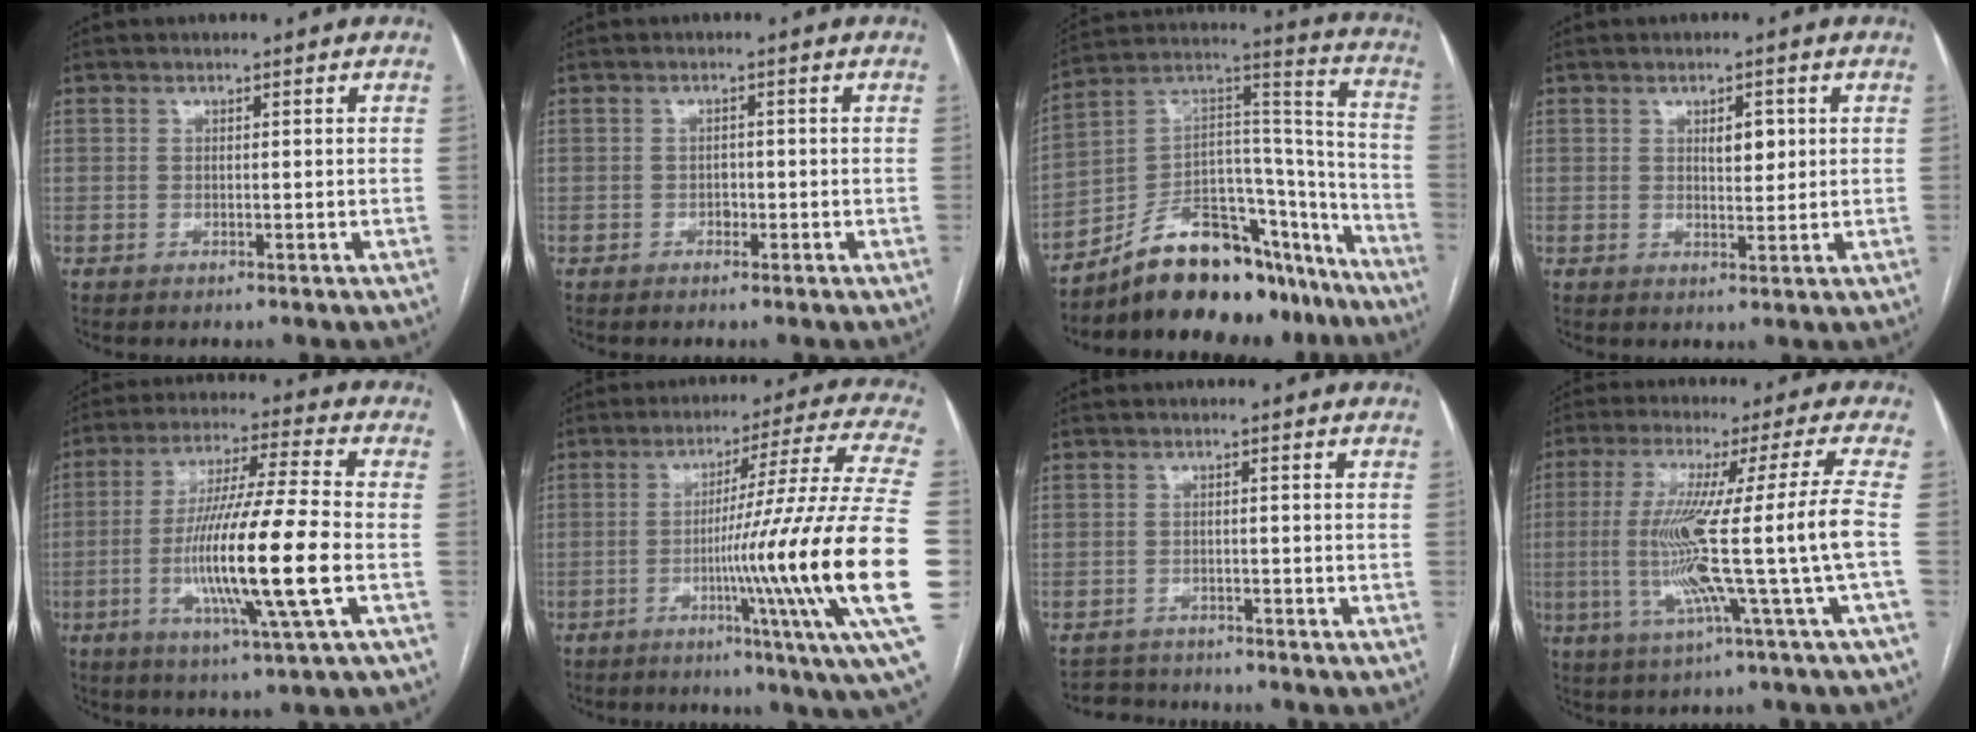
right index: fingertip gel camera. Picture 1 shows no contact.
{"total": 1.2, "force": [-0.7, 0.8, 0.5], "torque": [-0.006, 0.004, -0.011]}
{"total": 22.0, "force": [-17.4, 8.8, 10.1], "torque": [-0.137, 0.064, -0.274]}
{"total": 3.0, "force": [1.0, 1.4, 2.5], "torque": [-0.038, -0.001, 0.016]}
{"total": 16.1, "force": [-3.6, -0.4, 15.7], "torque": [-0.299, -0.013, -0.071]}
{"total": 24.3, "force": [-5.2, -2.0, 23.6], "torque": [-0.281, -0.009, -0.095]}
{"total": 2.9, "force": [-2.6, 0.6, -1.1], "torque": [0.019, -0.009, -0.043]}
{"total": 14.6, "force": [-2.5, -2.7, 14.1], "torque": [-0.260, -0.007, -0.043]}